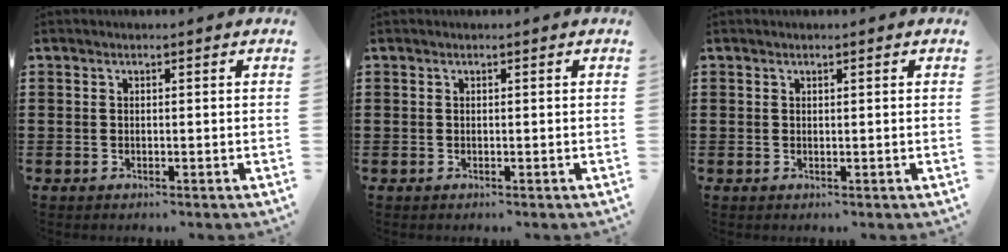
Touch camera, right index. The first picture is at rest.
{"total": 0.0}
{"total": 0.0}